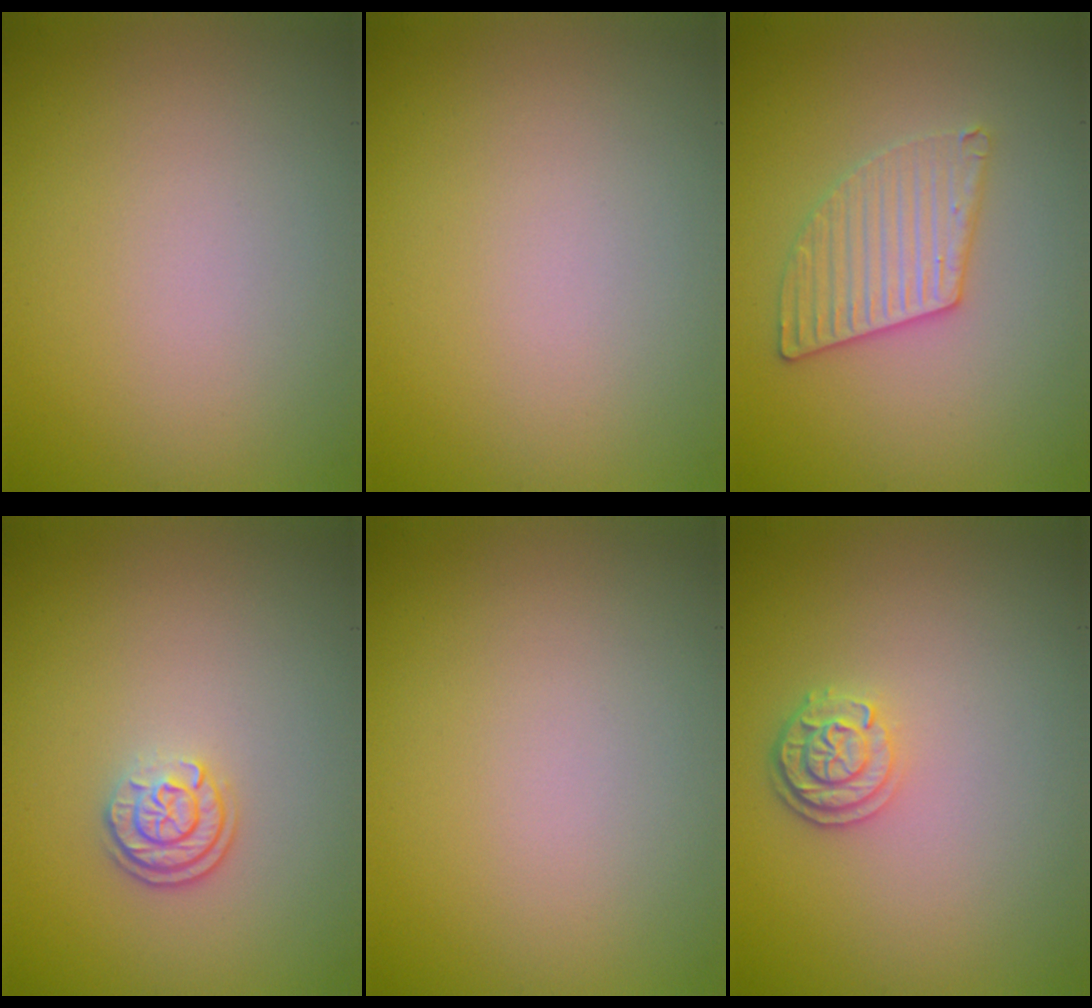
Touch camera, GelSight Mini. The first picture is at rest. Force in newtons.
{"total": 0.0}
{"total": 3.0, "press": 3.0, "slide": 0.4}
{"total": 2.2, "press": 1.8, "slide": 1.3}
{"total": 0.0}
{"total": 2.4, "press": 2.1, "slide": 1.3}